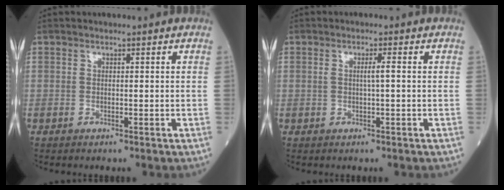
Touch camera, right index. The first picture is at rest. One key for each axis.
{"total": 1.7, "fx": 0.1, "fy": -0.1, "fz": 1.7, "tx": -0.031, "ty": 0.001, "tz": 0.001}